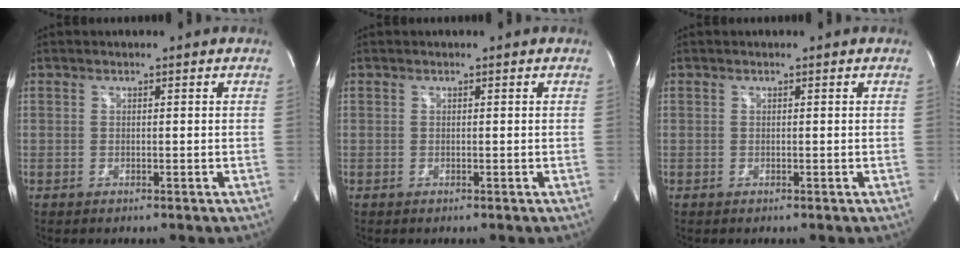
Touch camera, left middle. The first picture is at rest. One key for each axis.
{"total": 0.0}
{"total": 0.0}